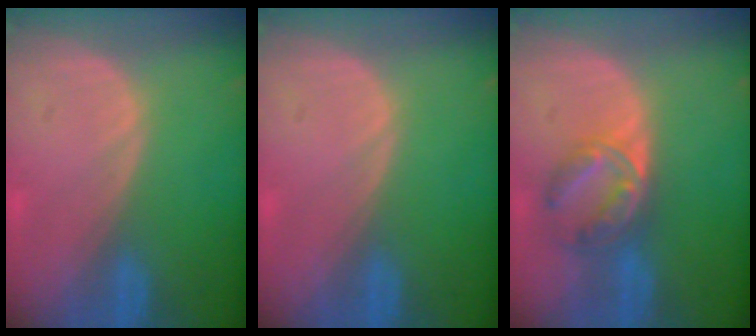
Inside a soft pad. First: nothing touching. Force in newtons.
{"total": 0.0}
{"total": 6.7, "press": 5.9, "slide": 3.0}